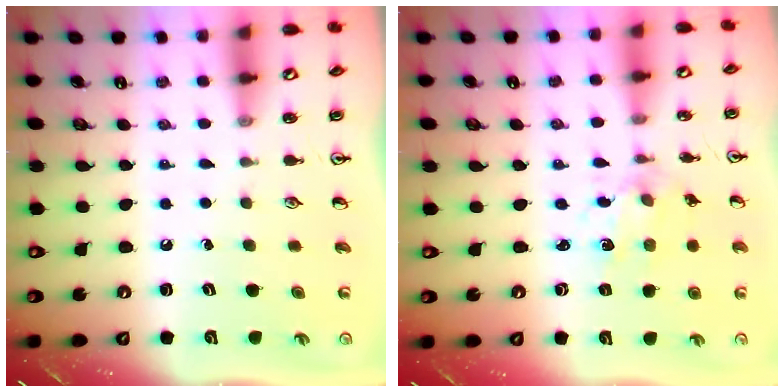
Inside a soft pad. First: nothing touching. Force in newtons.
{"total": 2.9, "press": 2.8, "slide": 0.9}